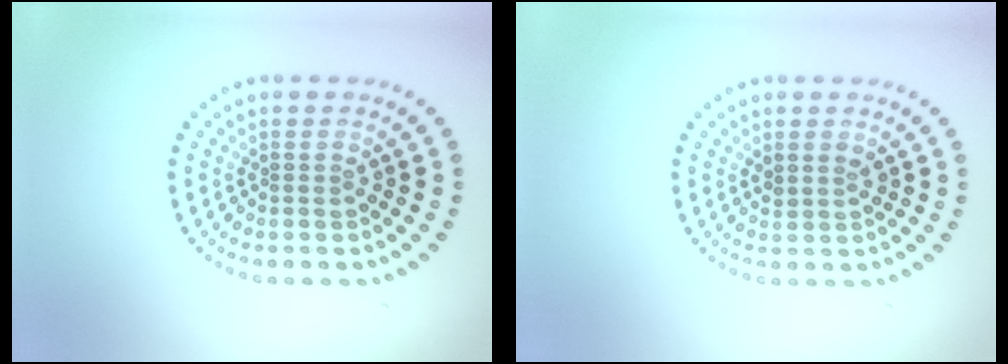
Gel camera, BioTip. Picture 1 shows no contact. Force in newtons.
{"total": 1.0, "press": 0.9, "slide": 0.5}